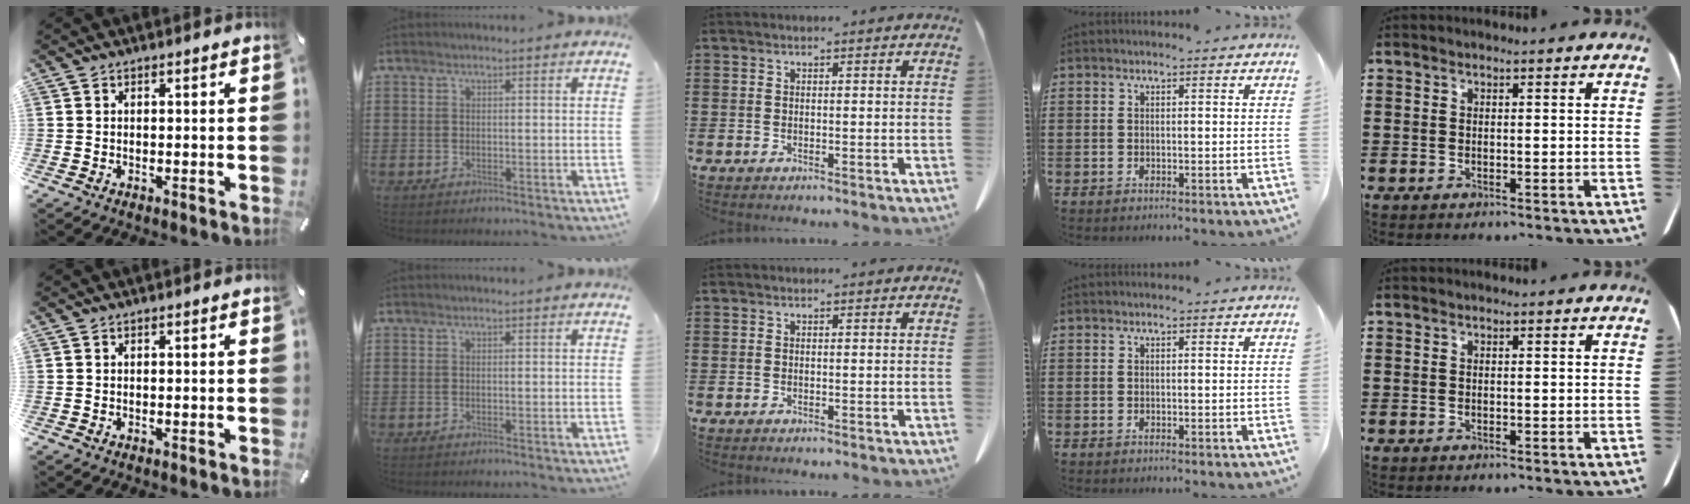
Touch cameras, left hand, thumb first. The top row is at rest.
{}